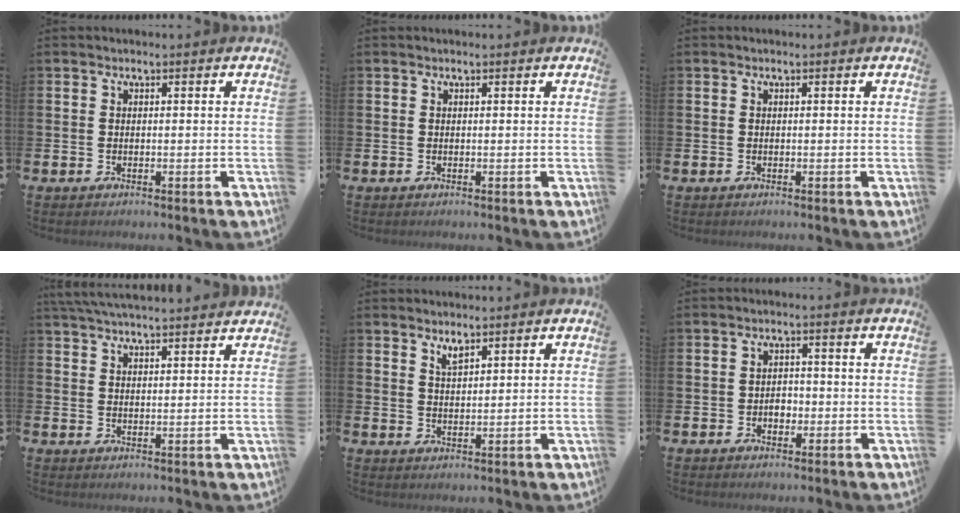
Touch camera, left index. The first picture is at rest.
{"total": 0.0}
{"total": 0.0}
{"total": 4.6, "force": [4.5, 0.2, 0.9], "torque": [-0.037, -0.015, 0.085]}
{"total": 2.6, "force": [2.4, 0.7, 0.9], "torque": [-0.012, -0.008, 0.040]}
{"total": 1.9, "force": [-0.7, 1.5, 1.0], "torque": [-0.011, 0.001, -0.017]}